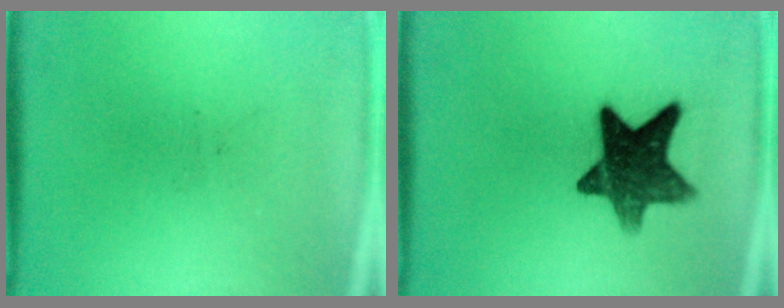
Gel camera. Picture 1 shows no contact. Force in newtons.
{"total": 11.9}